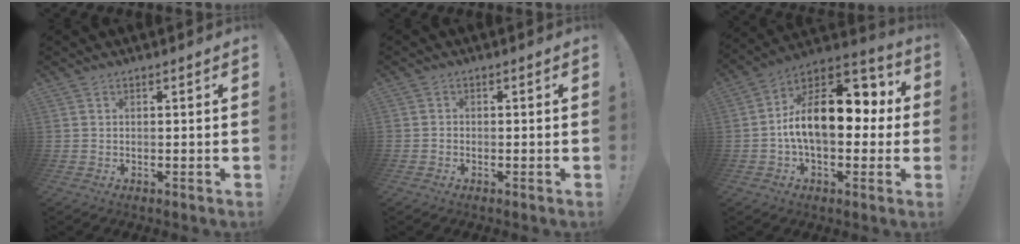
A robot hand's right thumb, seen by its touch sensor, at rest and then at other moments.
{"total": 1.5, "force": [-0.8, 1.3, 0.3], "torque": [-0.005, 0.008, -0.014]}
{"total": 19.8, "force": [1.1, 11.2, 16.3], "torque": [-0.259, 0.008, 0.019]}